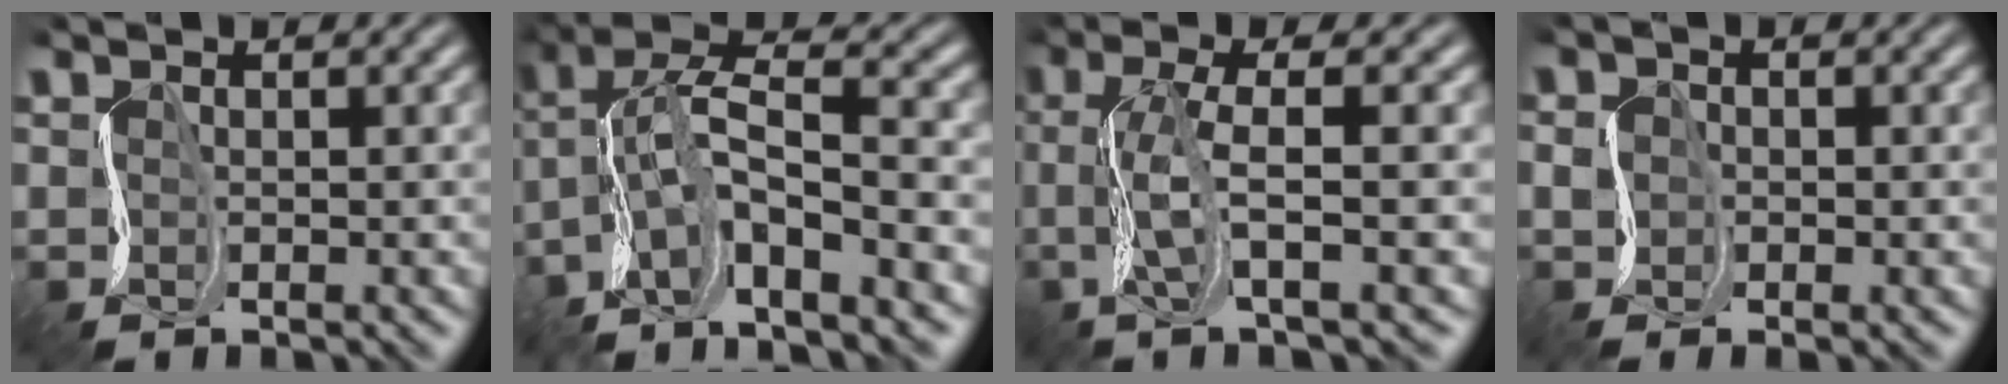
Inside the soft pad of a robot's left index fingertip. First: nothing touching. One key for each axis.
{"total": 6.2, "fx": -4.0, "fy": 0.6, "fz": 4.7, "tx": -0.072, "ty": 0.001, "tz": -0.082}
{"total": 4.6, "fx": -1.5, "fy": 0.0, "fz": 4.4, "tx": -0.075, "ty": -0.008, "tz": -0.027}
{"total": 1.7, "fx": -1.7, "fy": 0.3, "fz": -0.3, "tx": 0.009, "ty": -0.012, "tz": -0.026}